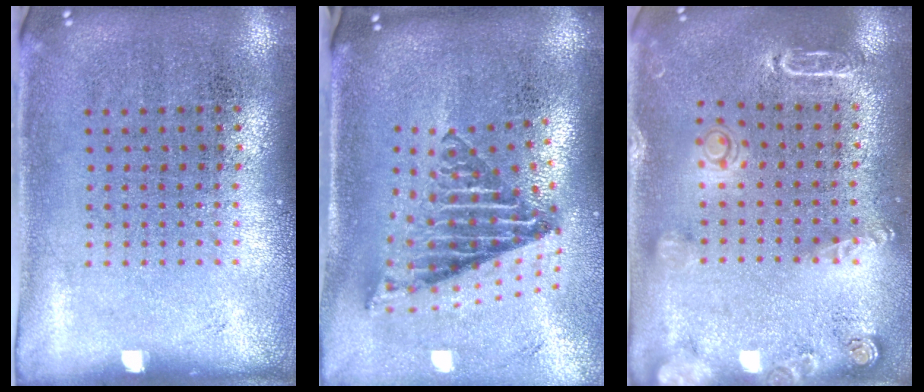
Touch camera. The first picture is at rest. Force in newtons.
{"total": 2.8, "press": 1.7, "slide": 2.2}
{"total": 1.8, "press": 1.8, "slide": 0.3}